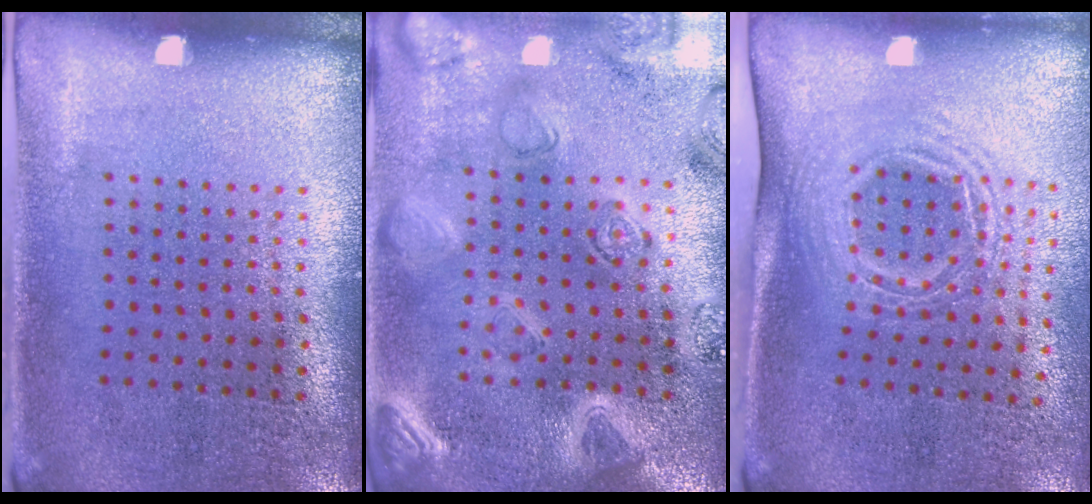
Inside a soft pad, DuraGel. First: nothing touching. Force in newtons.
{"total": 3.0, "press": 2.8, "slide": 0.8}
{"total": 1.7, "press": 1.2, "slide": 1.2}